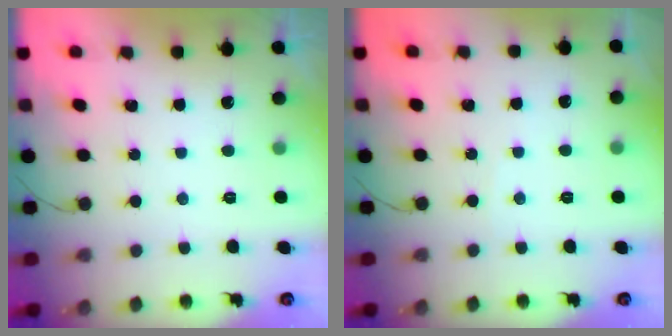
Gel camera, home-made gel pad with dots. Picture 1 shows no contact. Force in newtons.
{"total": 2.3, "press": 2.2, "slide": 0.3}